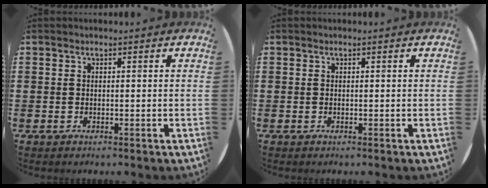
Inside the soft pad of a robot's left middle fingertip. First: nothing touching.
{"total": 0.0}